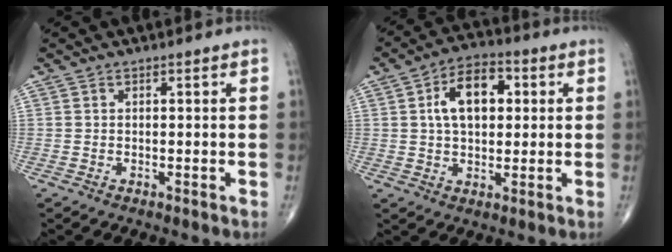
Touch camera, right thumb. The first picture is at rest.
{"total": 11.1, "force": [2.3, 6.7, 8.5], "torque": [-0.124, 0.013, 0.032]}